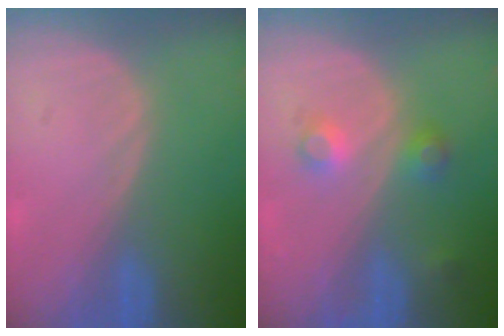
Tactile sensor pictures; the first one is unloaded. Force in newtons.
{"total": 3.7, "press": 3.4, "slide": 1.6}